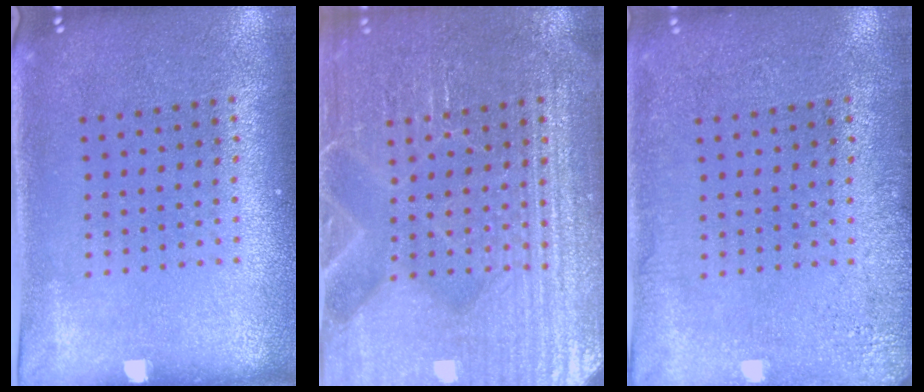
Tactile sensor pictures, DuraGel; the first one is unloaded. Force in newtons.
{"total": 4.5, "press": 4.5, "slide": 0.5}
{"total": 2.3, "press": 2.2, "slide": 0.3}